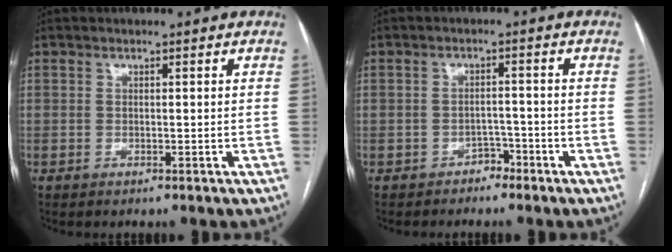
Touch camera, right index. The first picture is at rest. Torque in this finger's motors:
{"motor_torque": [-0.38, 0.11, -1.00, -0.21]}